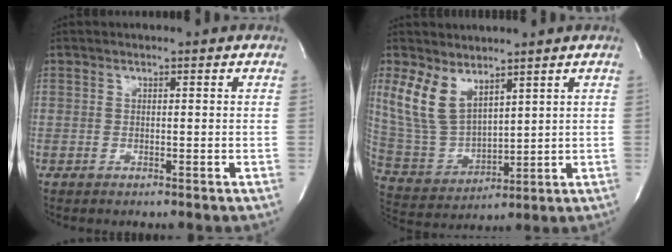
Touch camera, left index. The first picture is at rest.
{"total": 9.1, "force": [5.2, 4.6, 5.8], "torque": [-0.137, -0.002, 0.121]}